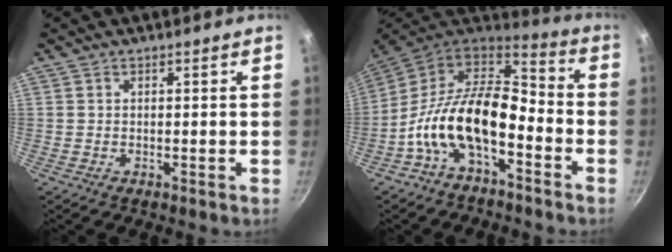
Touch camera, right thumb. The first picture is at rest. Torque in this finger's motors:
{"motor_torque": [1.38, 1.52, 1.37, -1.40, 0.21]}